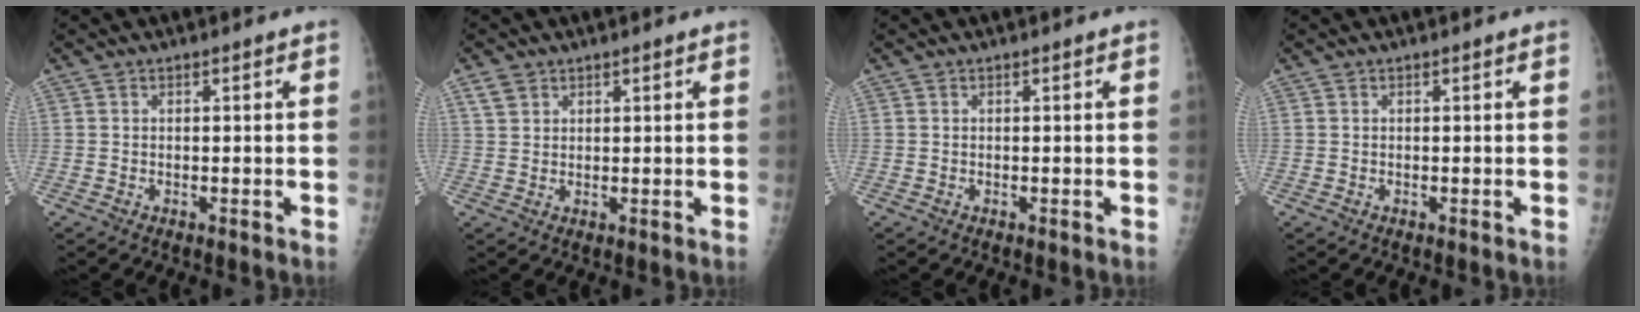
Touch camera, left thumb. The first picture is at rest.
{"total": 2.6, "force": [1.7, 1.8, 1.0], "torque": [-0.012, -0.003, 0.033]}
{"total": 0.0}
{"total": 0.0}